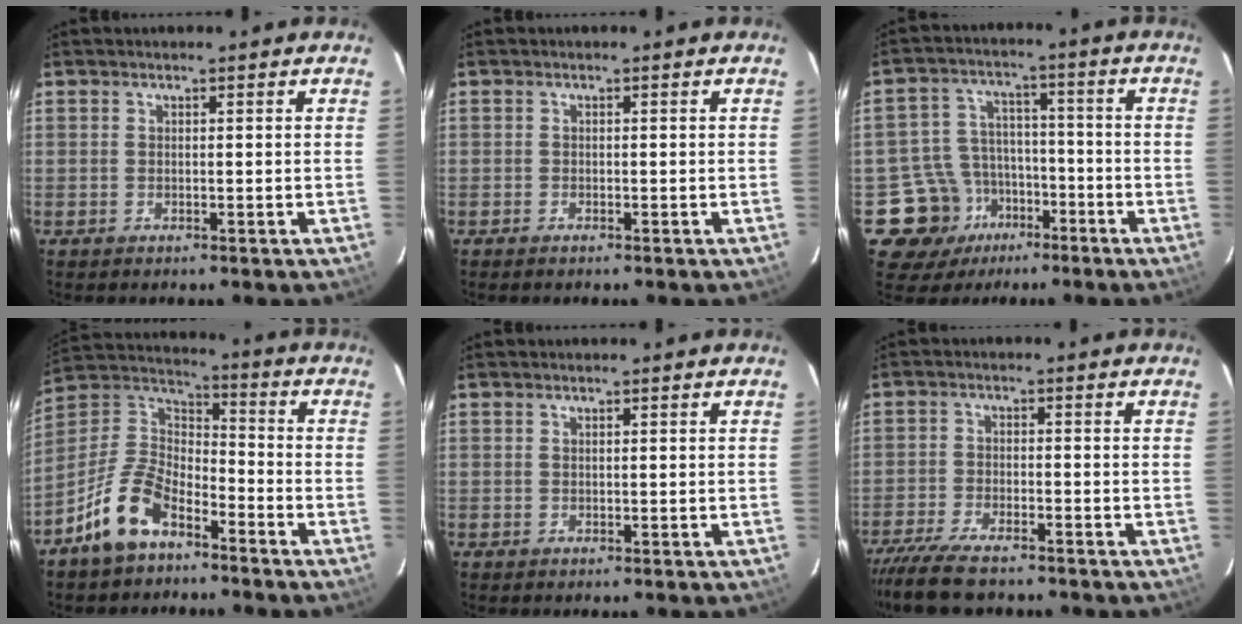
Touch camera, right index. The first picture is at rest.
{"total": 0.6, "force": [-0.5, 0.1, 0.2], "torque": [-0.005, -0.001, -0.011]}
{"total": 10.8, "force": [-6.2, 8.7, 1.7], "torque": [-0.058, 0.032, -0.091]}
{"total": 12.9, "force": [-8.2, 6.5, 7.6], "torque": [-0.169, 0.021, -0.156]}
{"total": 0.0}
{"total": 10.2, "force": [-8.8, 2.2, 4.7], "torque": [-0.115, -0.033, -0.156]}